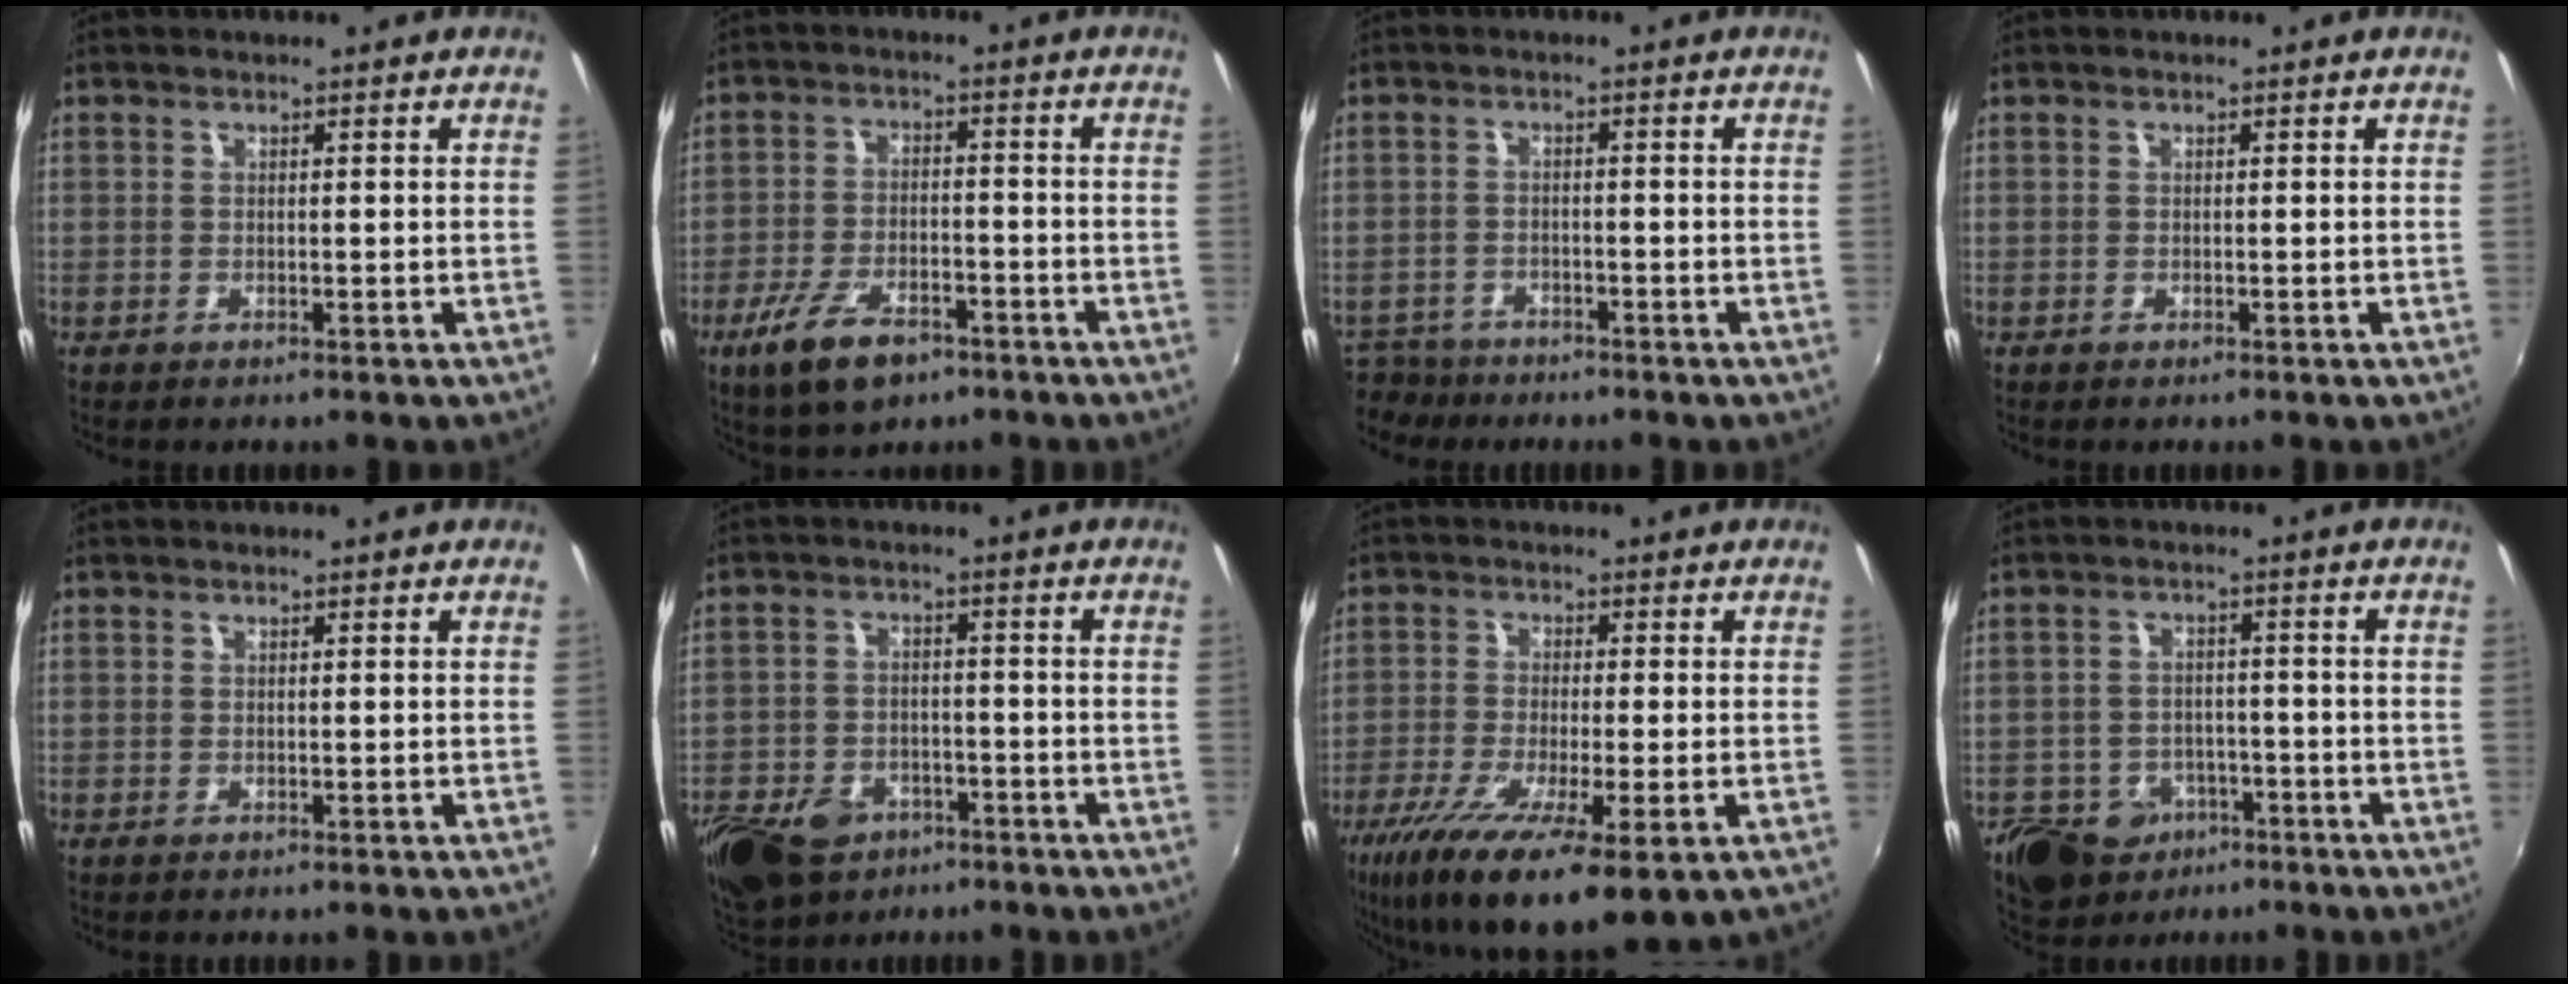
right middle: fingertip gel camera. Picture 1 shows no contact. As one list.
[{"total": 10.7, "force": [-6.6, 4.7, 7.0], "torque": [-0.157, -0.018, -0.113]}, {"total": 6.6, "force": [-5.6, 3.3, 1.3], "torque": [-0.049, -0.008, -0.097]}, {"total": 0.0}, {"total": 0.0}, {"total": 16.1, "force": [-9.6, 10.4, 7.8], "torque": [-0.208, -0.014, -0.156]}, {"total": 16.4, "force": [-8.7, 3.9, 13.3], "torque": [-0.260, -0.059, -0.146]}, {"total": 11.9, "force": [-6.8, 8.8, 4.2], "torque": [-0.113, 0.009, -0.092]}]